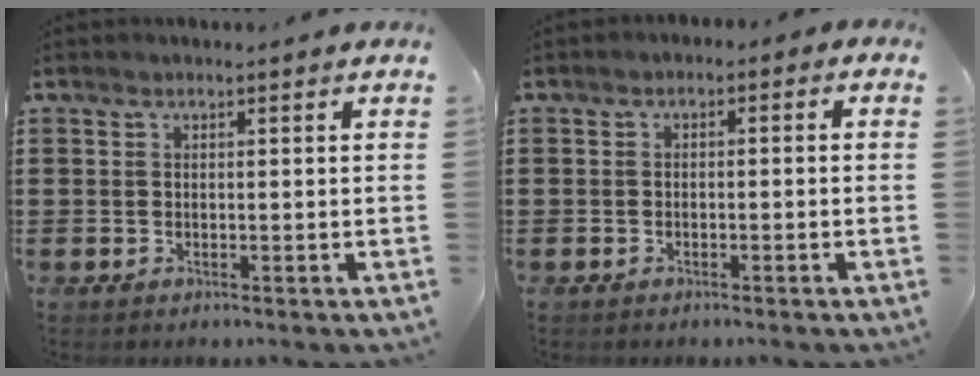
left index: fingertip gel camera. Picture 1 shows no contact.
{"total": 1.5, "force": [-1.4, 0.5, 0.1], "torque": [-0.007, 0.004, -0.032]}